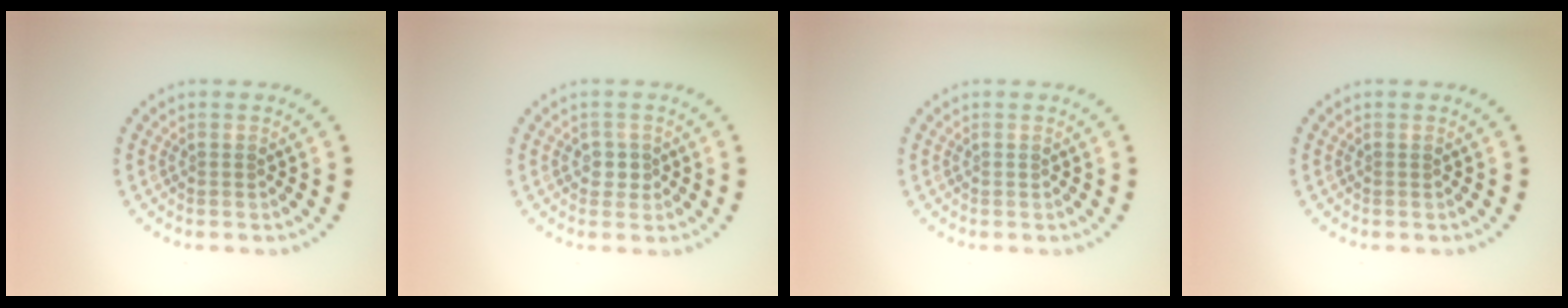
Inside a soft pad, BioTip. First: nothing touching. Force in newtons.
{"total": 1.4, "press": 1.2, "slide": 0.6}
{"total": 0.0}
{"total": 0.0}